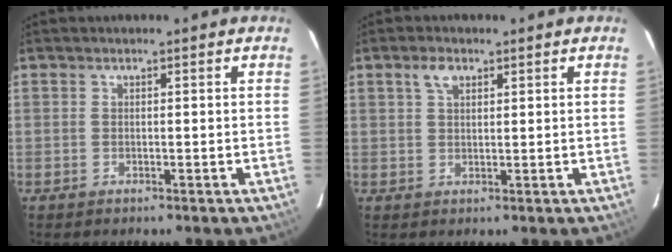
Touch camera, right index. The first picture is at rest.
{"total": 2.9, "force": [1.6, 1.5, 1.8], "torque": [-0.034, 0.008, 0.029]}